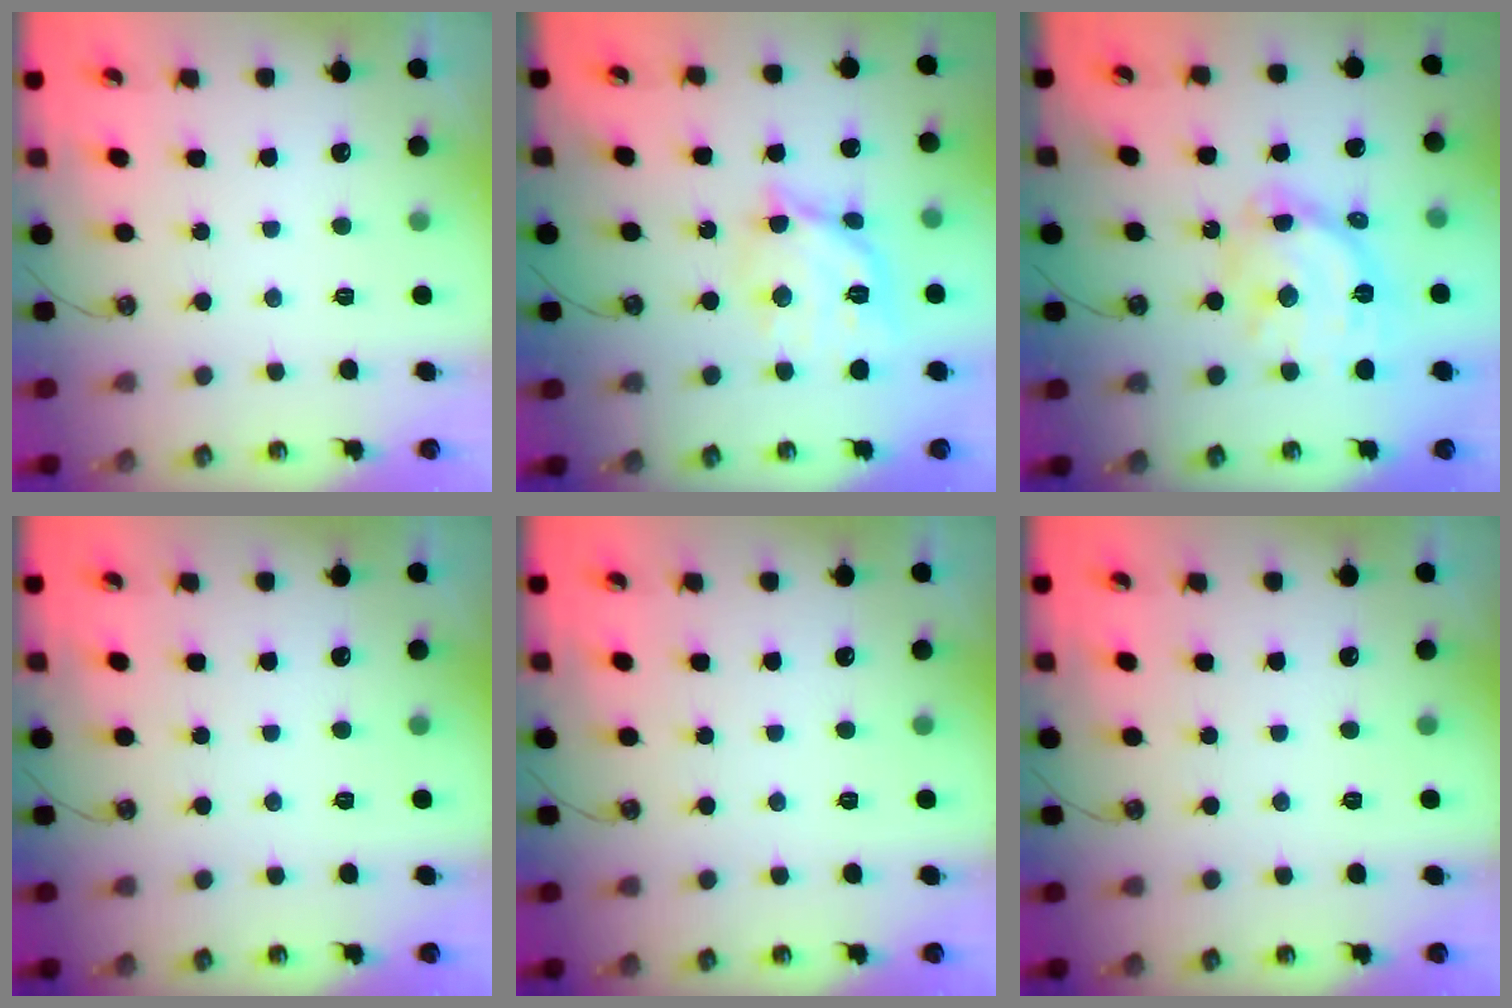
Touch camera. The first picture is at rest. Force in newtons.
{"total": 14.7, "press": 14.6, "slide": 1.2}
{"total": 17.3, "press": 17.3, "slide": 1.4}
{"total": 0.0}
{"total": 0.0}
{"total": 0.0}